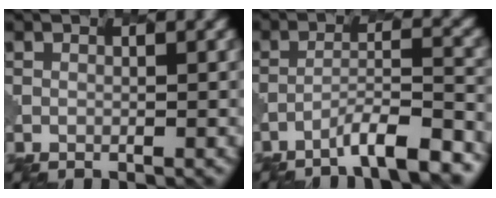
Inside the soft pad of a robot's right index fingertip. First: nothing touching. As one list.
[{"total": 5.7, "force": [-4.4, 0.6, 3.5], "torque": [-0.048, 0.012, -0.075]}]